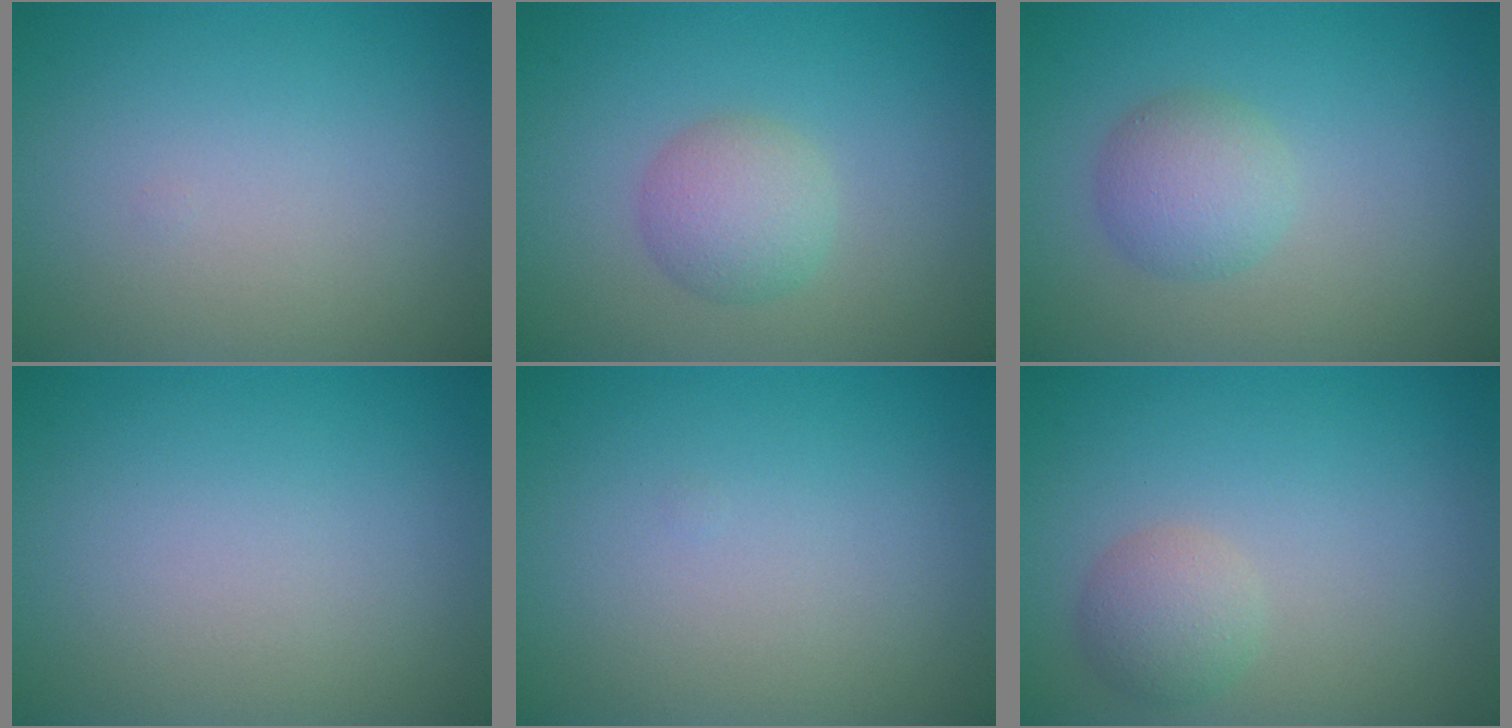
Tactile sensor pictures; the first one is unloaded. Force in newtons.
{"total": 3.0, "press": 3.0, "slide": 0.0}
{"total": 3.0, "press": 3.0, "slide": 0.1}
{"total": 0.0}
{"total": 0.0}
{"total": 2.3, "press": 2.3, "slide": 0.2}